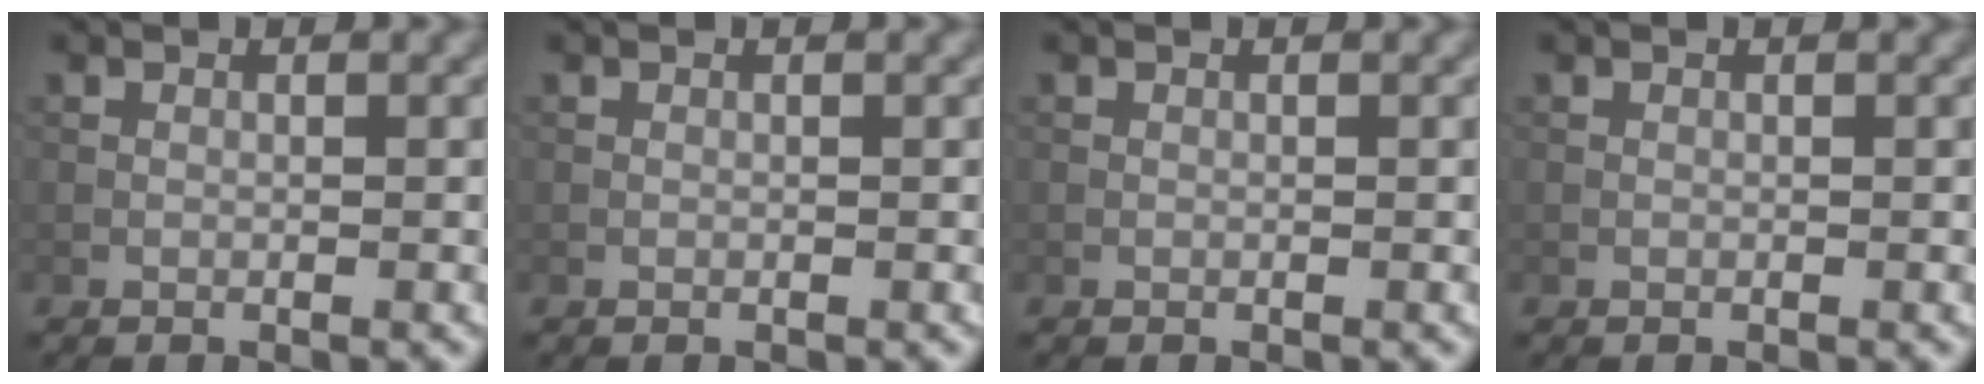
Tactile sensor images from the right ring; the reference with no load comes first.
{"total": 0.0}
{"total": 0.0}
{"total": 0.0}